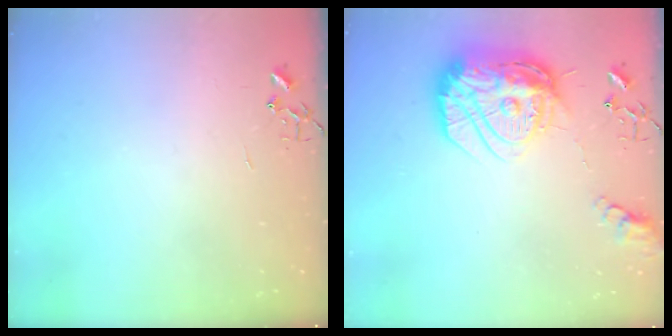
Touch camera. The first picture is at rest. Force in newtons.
{"total": 20.2, "press": 20.1, "slide": 1.6}